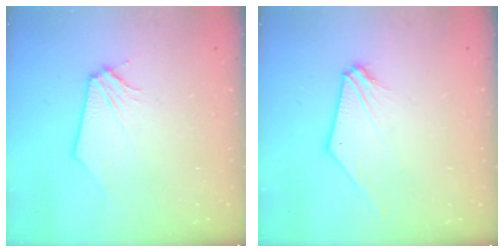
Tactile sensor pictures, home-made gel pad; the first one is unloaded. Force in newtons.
{"total": 1.8, "press": 1.8, "slide": 0.4}